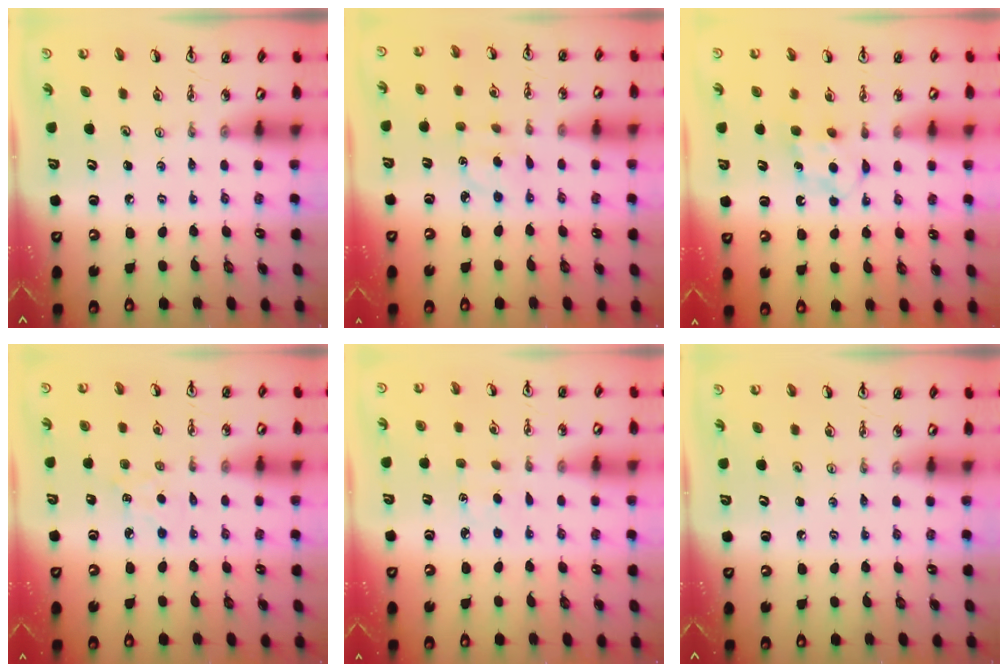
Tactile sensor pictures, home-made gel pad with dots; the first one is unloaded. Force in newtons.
{"total": 2.7, "press": 2.6, "slide": 0.9}
{"total": 5.7, "press": 5.7, "slide": 0.7}
{"total": 3.5, "press": 3.4, "slide": 0.4}
{"total": 1.5, "press": 1.5, "slide": 0.2}
{"total": 0.0}